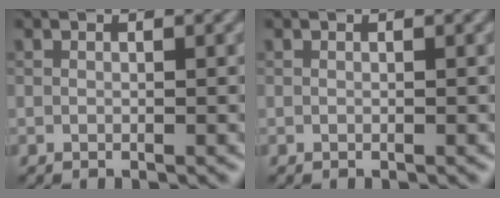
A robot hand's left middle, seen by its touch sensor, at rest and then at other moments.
{"total": 0.0}